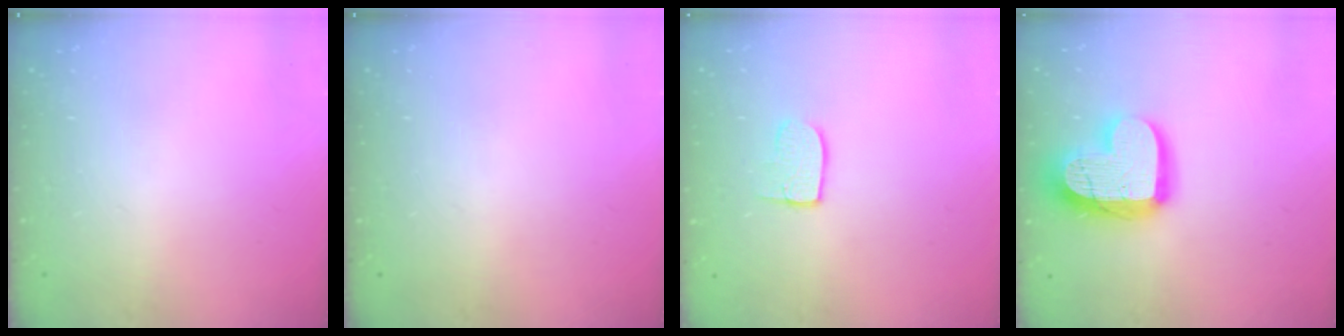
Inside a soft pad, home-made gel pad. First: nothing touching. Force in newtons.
{"total": 0.0}
{"total": 7.0, "press": 7.0, "slide": 0.3}
{"total": 17.1, "press": 17.0, "slide": 1.6}